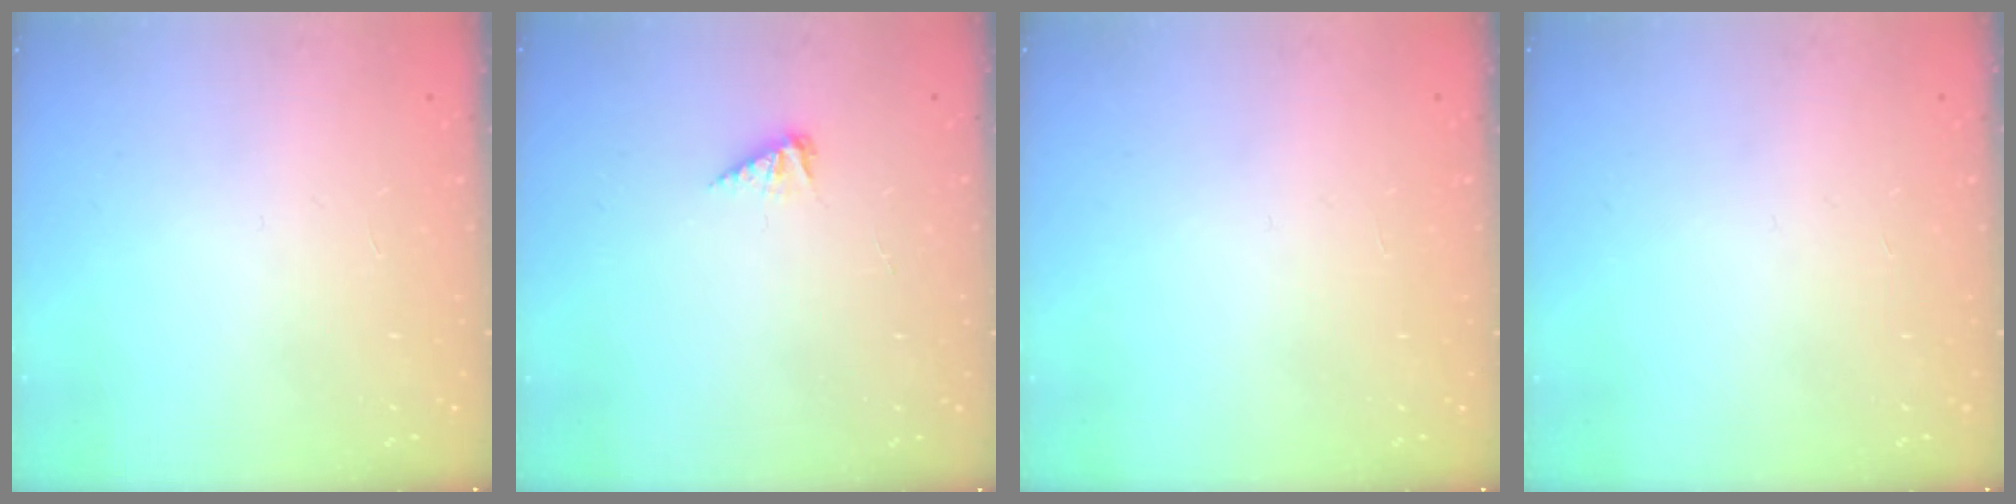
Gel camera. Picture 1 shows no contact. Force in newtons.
{"total": 3.4, "press": 3.4, "slide": 0.5}
{"total": 0.0}
{"total": 0.0}